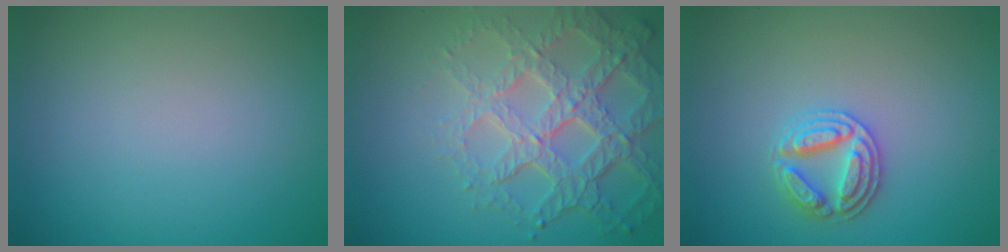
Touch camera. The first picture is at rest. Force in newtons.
{"total": 7.3, "press": 5.1, "slide": 5.1}
{"total": 2.9, "press": 2.9, "slide": 0.5}